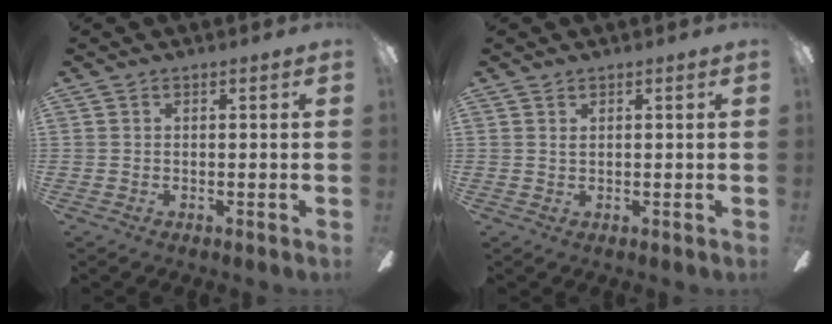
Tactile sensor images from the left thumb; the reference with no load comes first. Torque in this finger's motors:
{"motor_torque": [-0.08, 0.08, 0.21, -0.22, 0.00]}